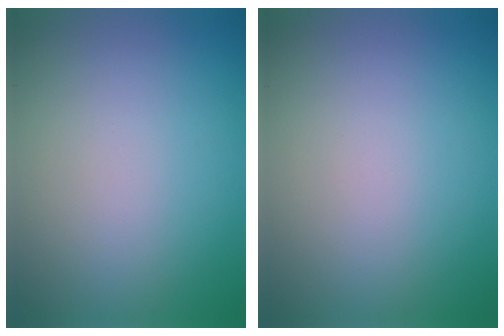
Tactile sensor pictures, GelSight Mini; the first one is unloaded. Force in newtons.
{"total": 0.0}